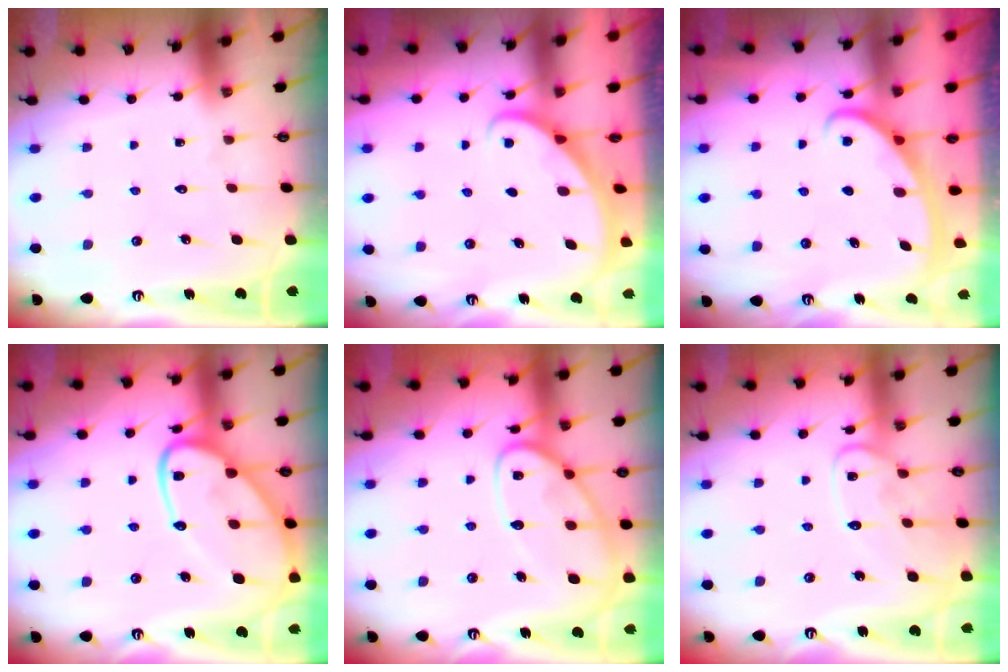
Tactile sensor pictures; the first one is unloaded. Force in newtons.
{"total": 1.9, "press": 1.9, "slide": 0.1}
{"total": 2.8, "press": 2.8, "slide": 0.4}
{"total": 18.4, "press": 18.3, "slide": 1.7}
{"total": 14.5, "press": 14.4, "slide": 1.0}
{"total": 11.3, "press": 11.2, "slide": 0.4}